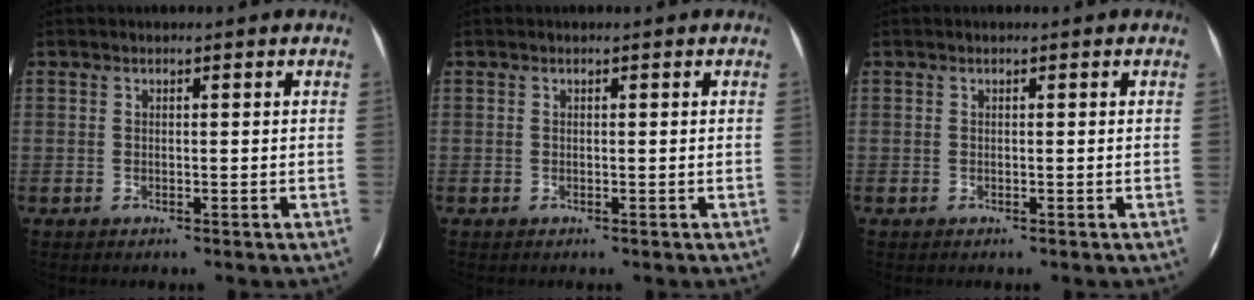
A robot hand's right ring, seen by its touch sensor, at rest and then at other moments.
{"total": 0.0}
{"total": 0.0}